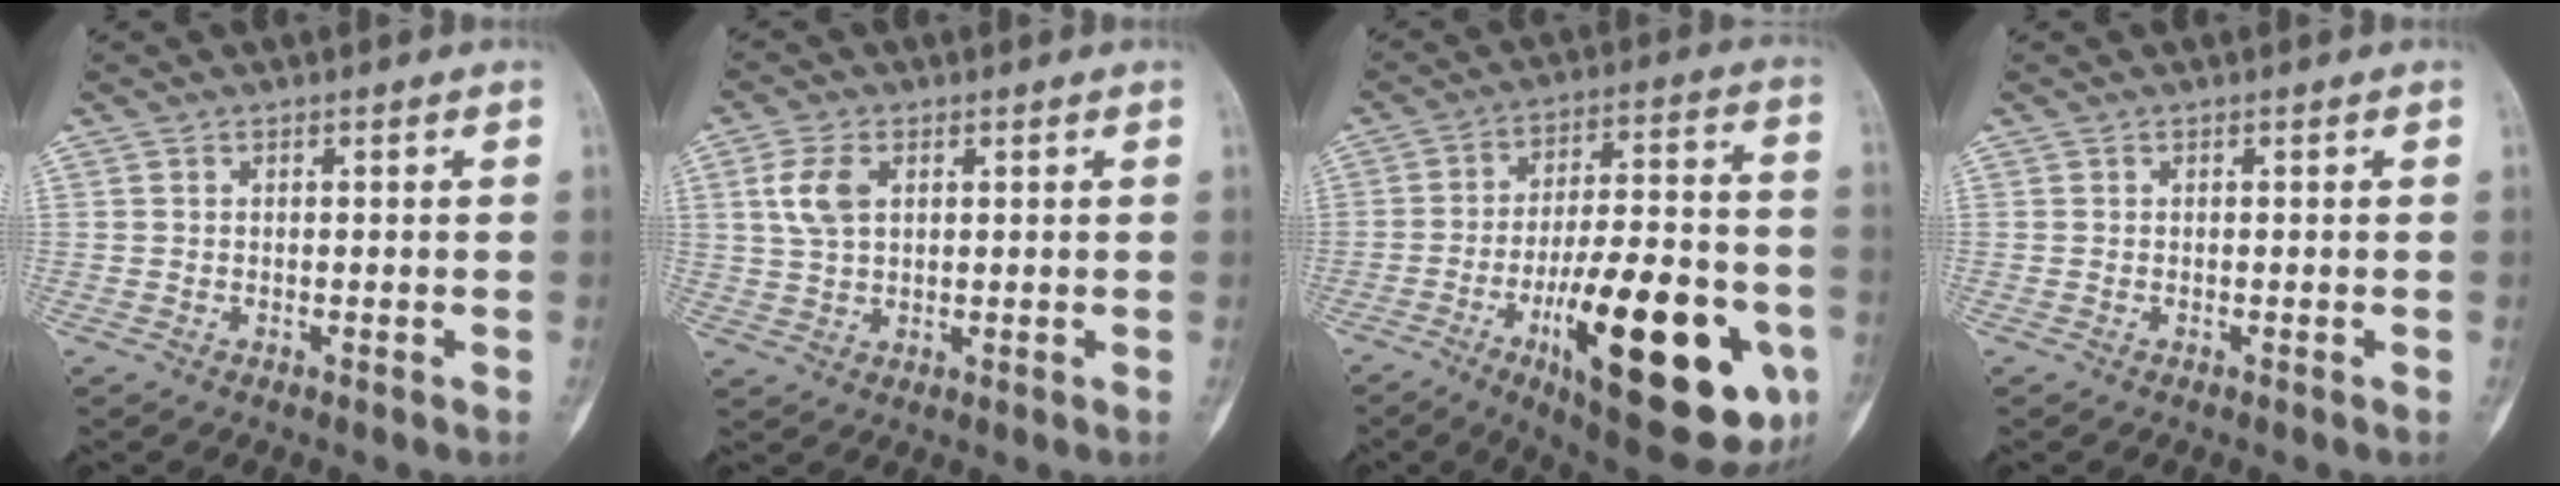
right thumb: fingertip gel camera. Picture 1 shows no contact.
{"total": 5.9, "force": [1.8, 3.6, 4.4], "torque": [-0.092, 0.003, 0.036]}
{"total": 28.0, "force": [-9.9, 9.3, 24.5], "torque": [-0.329, 0.025, -0.136]}
{"total": 0.0}